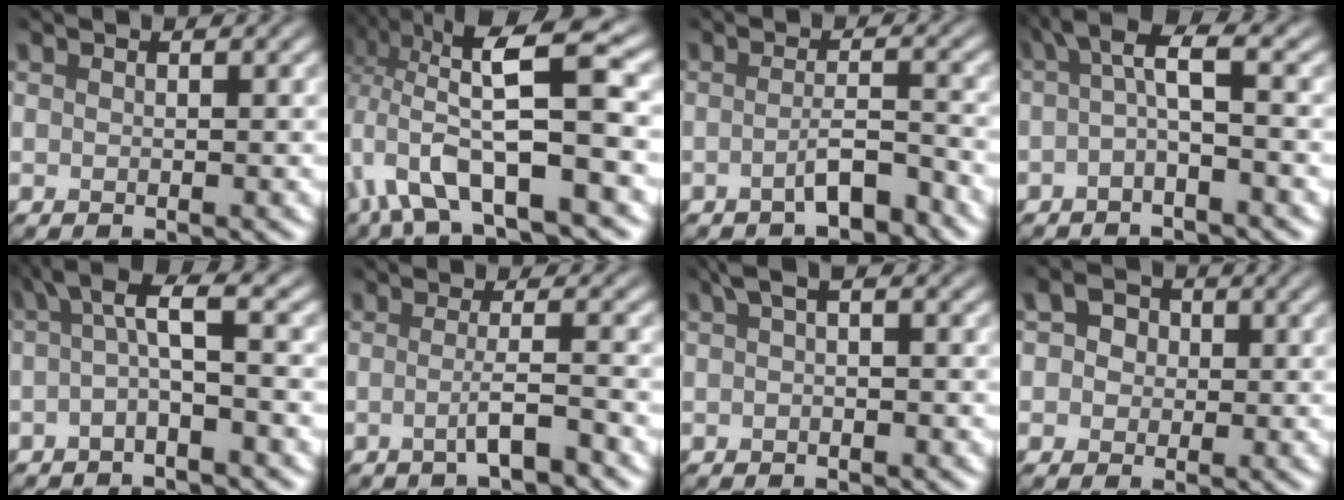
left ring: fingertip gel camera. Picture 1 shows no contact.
{"total": 10.5, "force": [-1.1, 3.1, 10.0], "torque": [-0.183, 0.002, -0.022]}
{"total": 2.5, "force": [-1.6, 0.5, 1.9], "torque": [-0.027, 0.010, -0.033]}
{"total": 3.1, "force": [0.1, 0.6, 3.0], "torque": [-0.056, 0.013, -0.004]}
{"total": 3.6, "force": [0.2, 0.7, 3.5], "torque": [-0.062, 0.017, -0.005]}
{"total": 2.8, "force": [-0.9, 0.4, 2.6], "torque": [-0.038, 0.004, -0.025]}
{"total": 1.6, "force": [0.3, 0.3, 1.6], "torque": [-0.028, 0.007, 0.004]}
{"total": 2.5, "force": [0.3, 2.2, 1.1], "torque": [-0.003, 0.006, -0.007]}